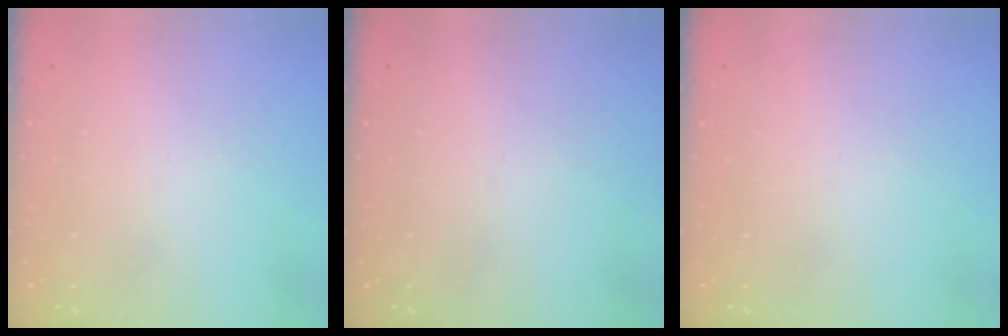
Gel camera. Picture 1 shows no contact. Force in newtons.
{"total": 0.0}
{"total": 0.0}